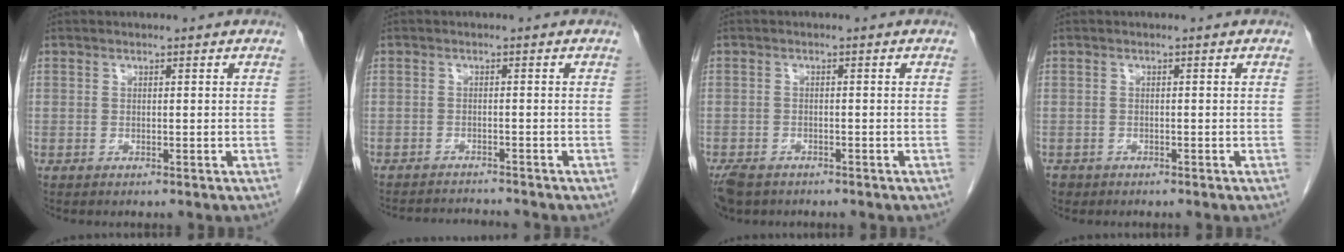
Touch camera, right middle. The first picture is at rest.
{"total": 5.2, "force": [-5.2, -0.2, 0.7], "torque": [-0.006, -0.007, -0.081]}
{"total": 5.0, "force": [-3.8, 2.5, 1.9], "torque": [-0.037, -0.006, -0.061]}
{"total": 1.4, "force": [-1.1, 0.9, 0.1], "torque": [-0.010, 0.000, -0.018]}